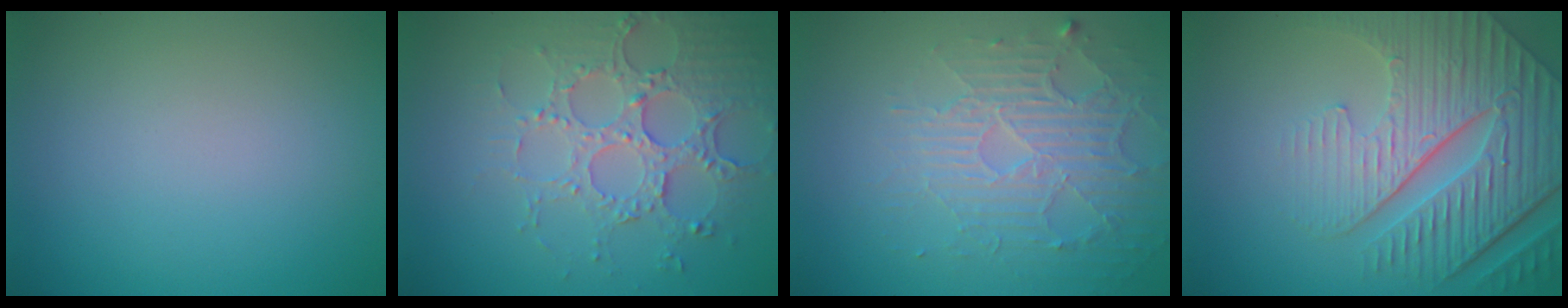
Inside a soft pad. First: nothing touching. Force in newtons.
{"total": 4.4, "press": 4.3, "slide": 0.9}
{"total": 4.1, "press": 3.4, "slide": 2.3}
{"total": 7.5, "press": 6.0, "slide": 4.6}